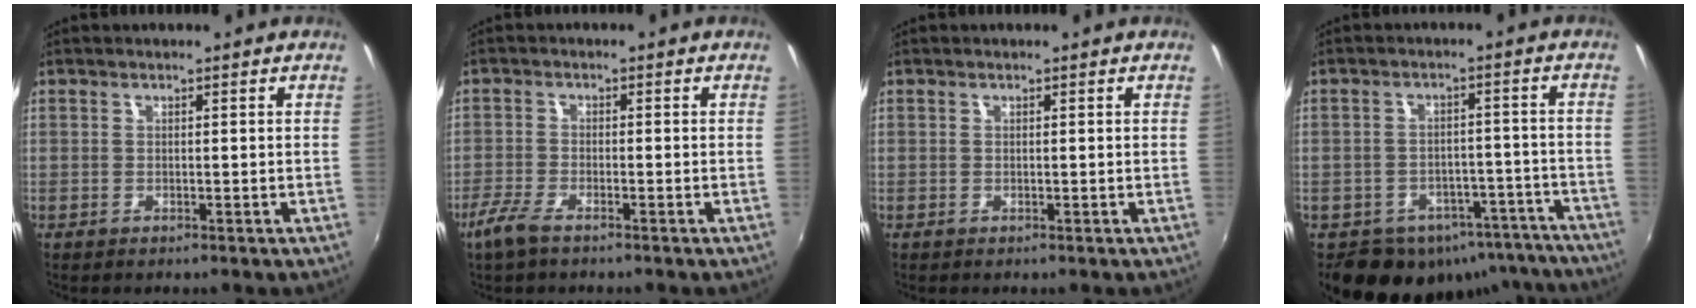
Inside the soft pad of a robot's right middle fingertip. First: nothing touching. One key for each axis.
{"total": 5.1, "fx": -3.7, "fy": 1.6, "fz": 3.0, "tx": -0.087, "ty": -0.009, "tz": -0.078}
{"total": 0.0}
{"total": 16.5, "fx": -12.0, "fy": 9.9, "fz": 5.4, "tx": -0.104, "ty": 0.028, "tz": -0.124}